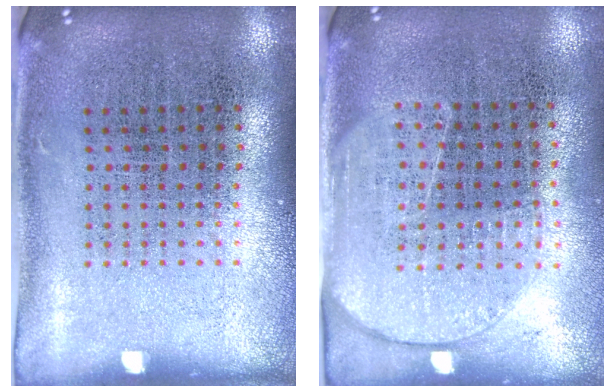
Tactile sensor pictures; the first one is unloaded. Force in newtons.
{"total": 1.9, "press": 1.5, "slide": 1.1}